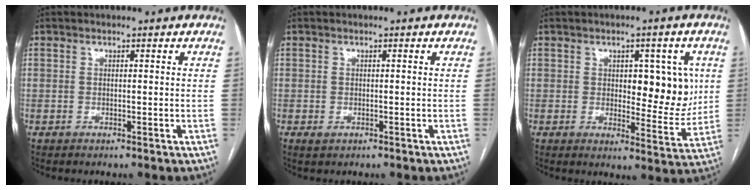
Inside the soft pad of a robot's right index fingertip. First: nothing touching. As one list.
[{"total": 0.9, "force": [-0.4, 0.7, 0.6], "torque": [-0.009, 0.000, -0.002]}, {"total": 9.2, "force": [1.6, 4.2, 8.0], "torque": [-0.091, 0.005, 0.028]}]